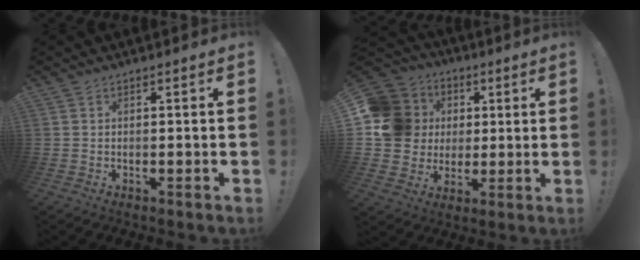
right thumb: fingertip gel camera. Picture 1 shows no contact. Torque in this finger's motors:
{"motor_torque": [0.79, 1.69, 0.64, 0.06, 0.01]}